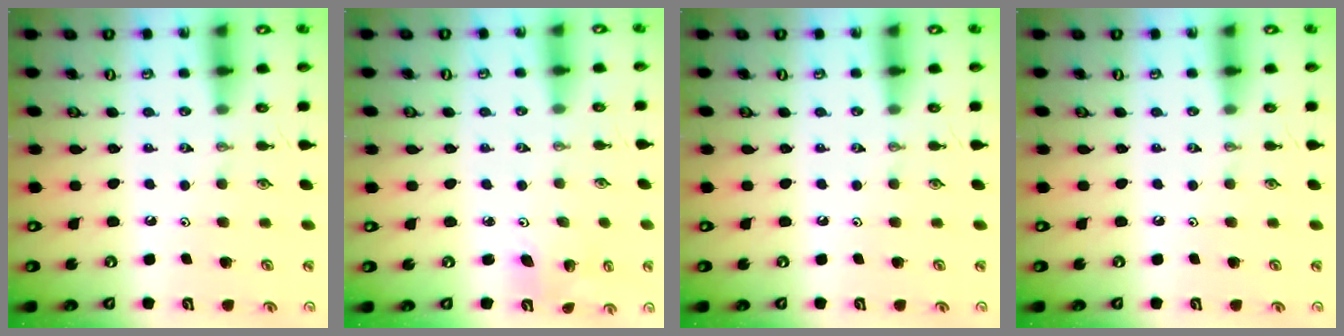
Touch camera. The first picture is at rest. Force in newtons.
{"total": 3.8, "press": 3.5, "slide": 1.5}
{"total": 0.0}
{"total": 0.0}